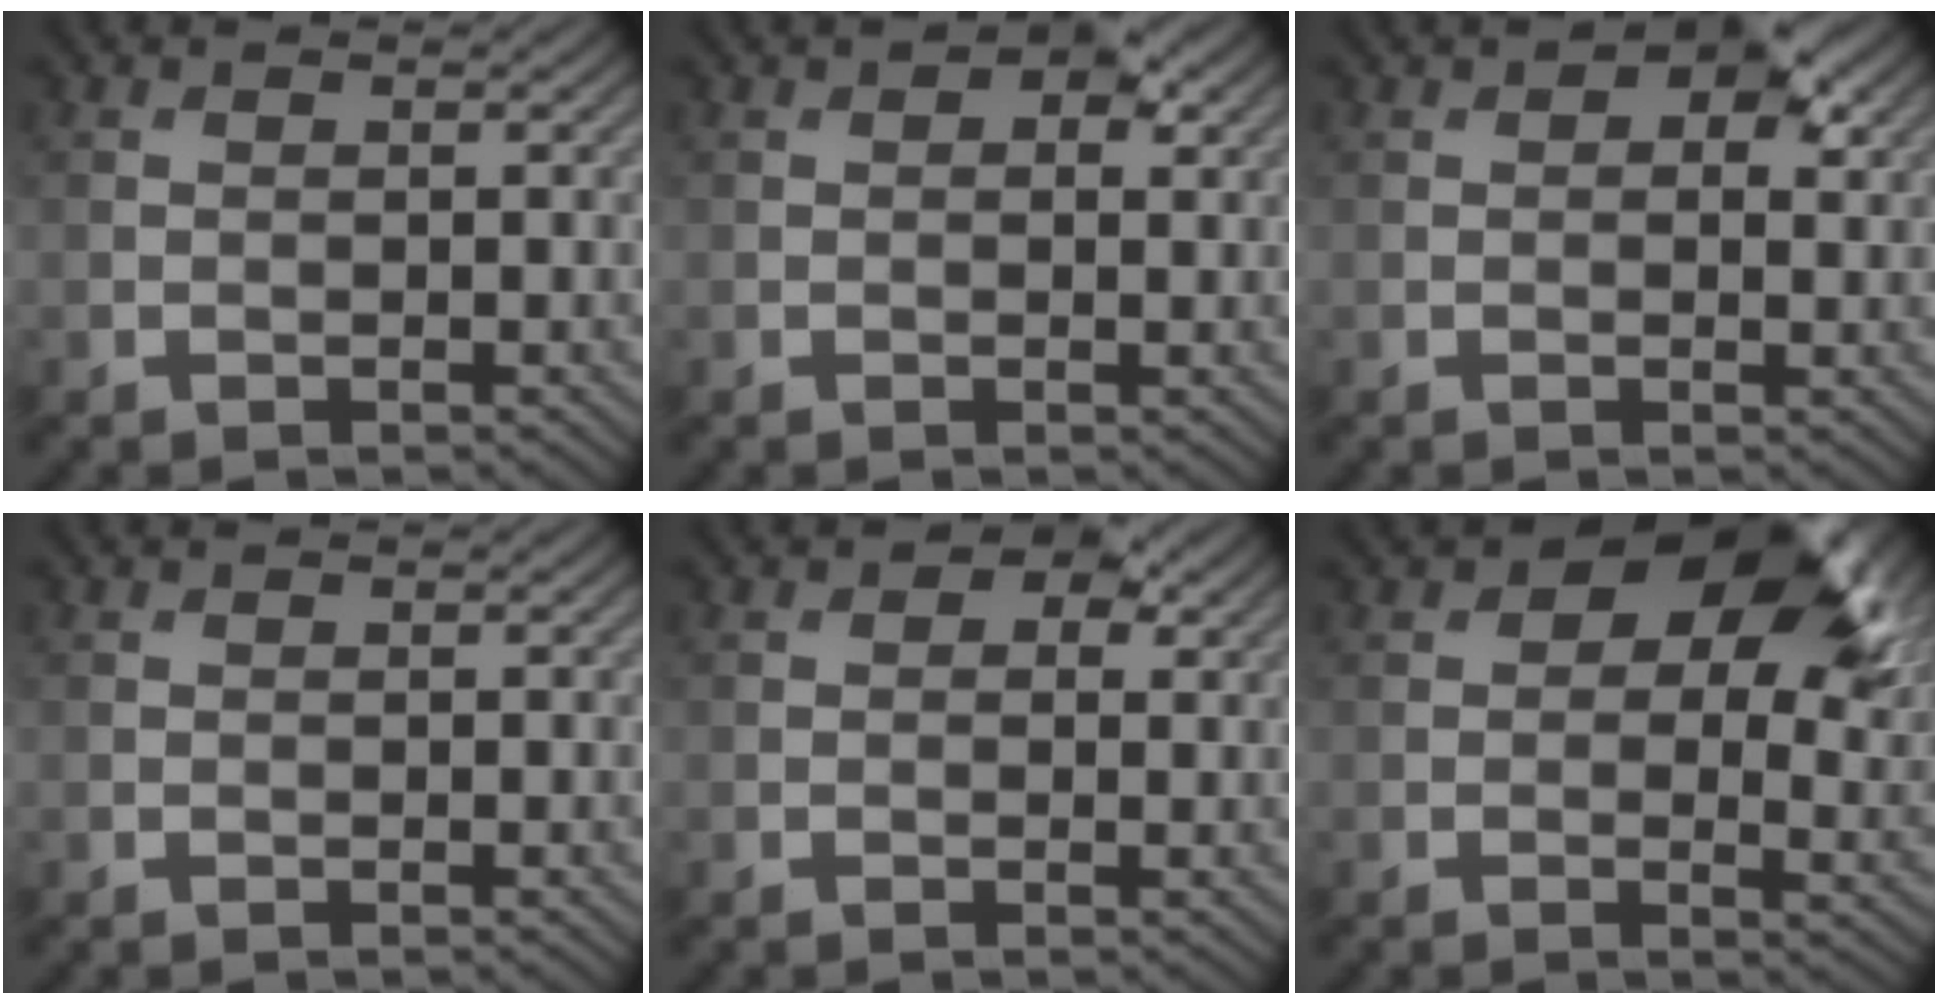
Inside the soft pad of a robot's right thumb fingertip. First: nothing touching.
{"total": 3.0, "force": [1.4, 1.6, 2.1], "torque": [-0.025, 0.001, 0.018]}
{"total": 5.1, "force": [2.3, 2.7, 3.7], "torque": [-0.047, 0.001, 0.027]}
{"total": 0.0}
{"total": 3.1, "force": [1.5, 1.9, 1.9], "torque": [-0.022, -0.002, 0.015]}
{"total": 13.8, "force": [6.1, 7.5, 9.9], "torque": [-0.139, 0.000, 0.096]}